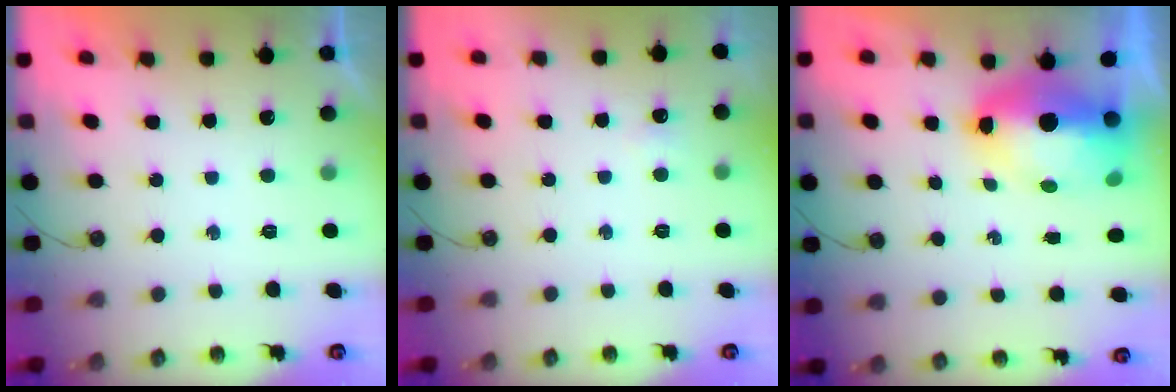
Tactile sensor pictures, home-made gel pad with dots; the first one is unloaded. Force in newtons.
{"total": 2.7, "press": 2.7, "slide": 0.6}
{"total": 11.9, "press": 11.8, "slide": 1.7}